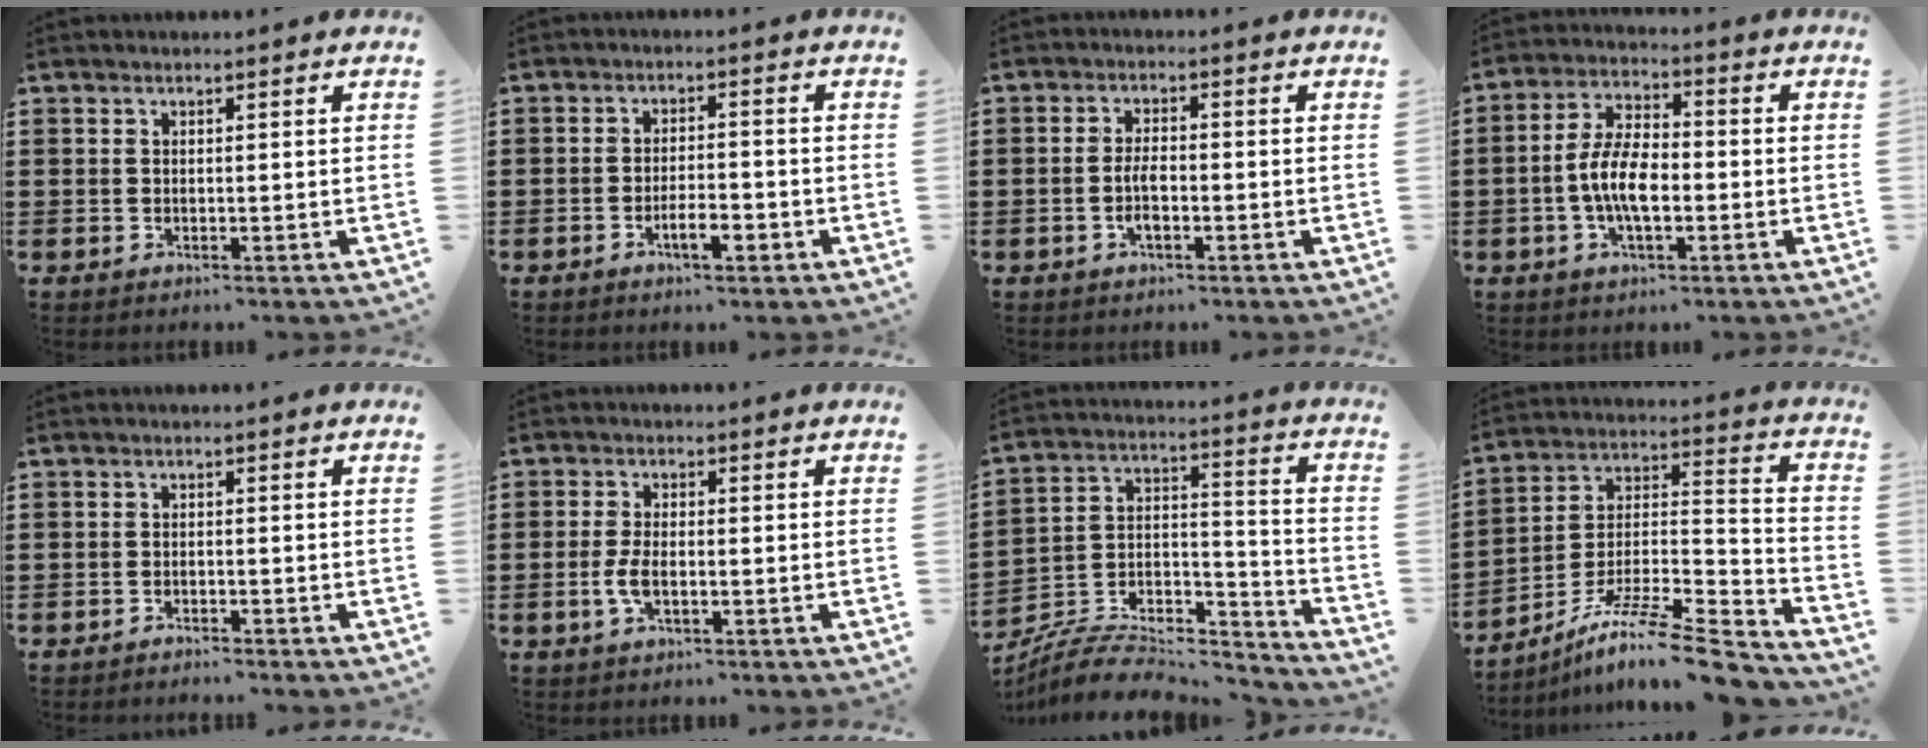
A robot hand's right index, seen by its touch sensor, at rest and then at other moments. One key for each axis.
{"total": 4.7, "fx": -2.3, "fy": 1.8, "fz": 3.7, "tx": -0.069, "ty": 0.005, "tz": -0.044}
{"total": 3.5, "fx": -1.0, "fy": 1.1, "fz": 3.2, "tx": -0.074, "ty": -0.004, "tz": -0.022}
{"total": 7.5, "fx": -1.8, "fy": 3.3, "fz": 6.4, "tx": -0.146, "ty": 0.000, "tz": -0.040}
{"total": 1.3, "fx": -1.2, "fy": -0.2, "fz": 0.0, "tx": -0.005, "ty": -0.001, "tz": -0.025}
{"total": 3.2, "fx": -0.9, "fy": 1.2, "fz": 2.8, "tx": -0.074, "ty": -0.007, "tz": -0.022}
{"total": 7.4, "fx": -6.6, "fy": 2.5, "fz": 2.3, "tx": -0.041, "ty": 0.007, "tz": -0.129}
{"total": 11.4, "fx": -9.0, "fy": 1.4, "fz": 6.9, "tx": -0.113, "ty": 0.012, "tz": -0.170}